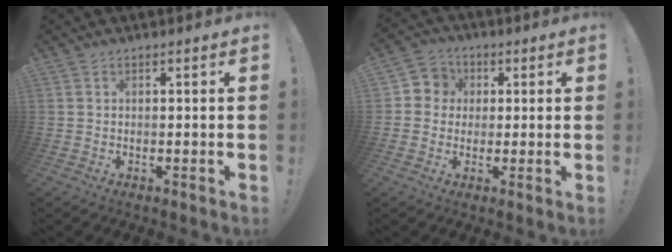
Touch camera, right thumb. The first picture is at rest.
{"total": 6.0, "force": [-0.1, 5.9, 1.3], "torque": [-0.022, 0.012, 0.002]}